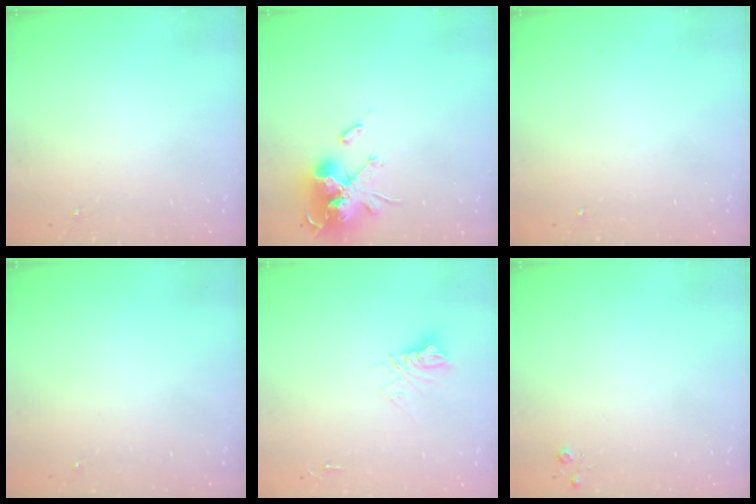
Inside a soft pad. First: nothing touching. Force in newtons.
{"total": 18.5, "press": 18.5, "slide": 0.1}
{"total": 0.0}
{"total": 0.0}
{"total": 9.3, "press": 9.3, "slide": 0.8}
{"total": 3.0, "press": 3.0, "slide": 0.4}